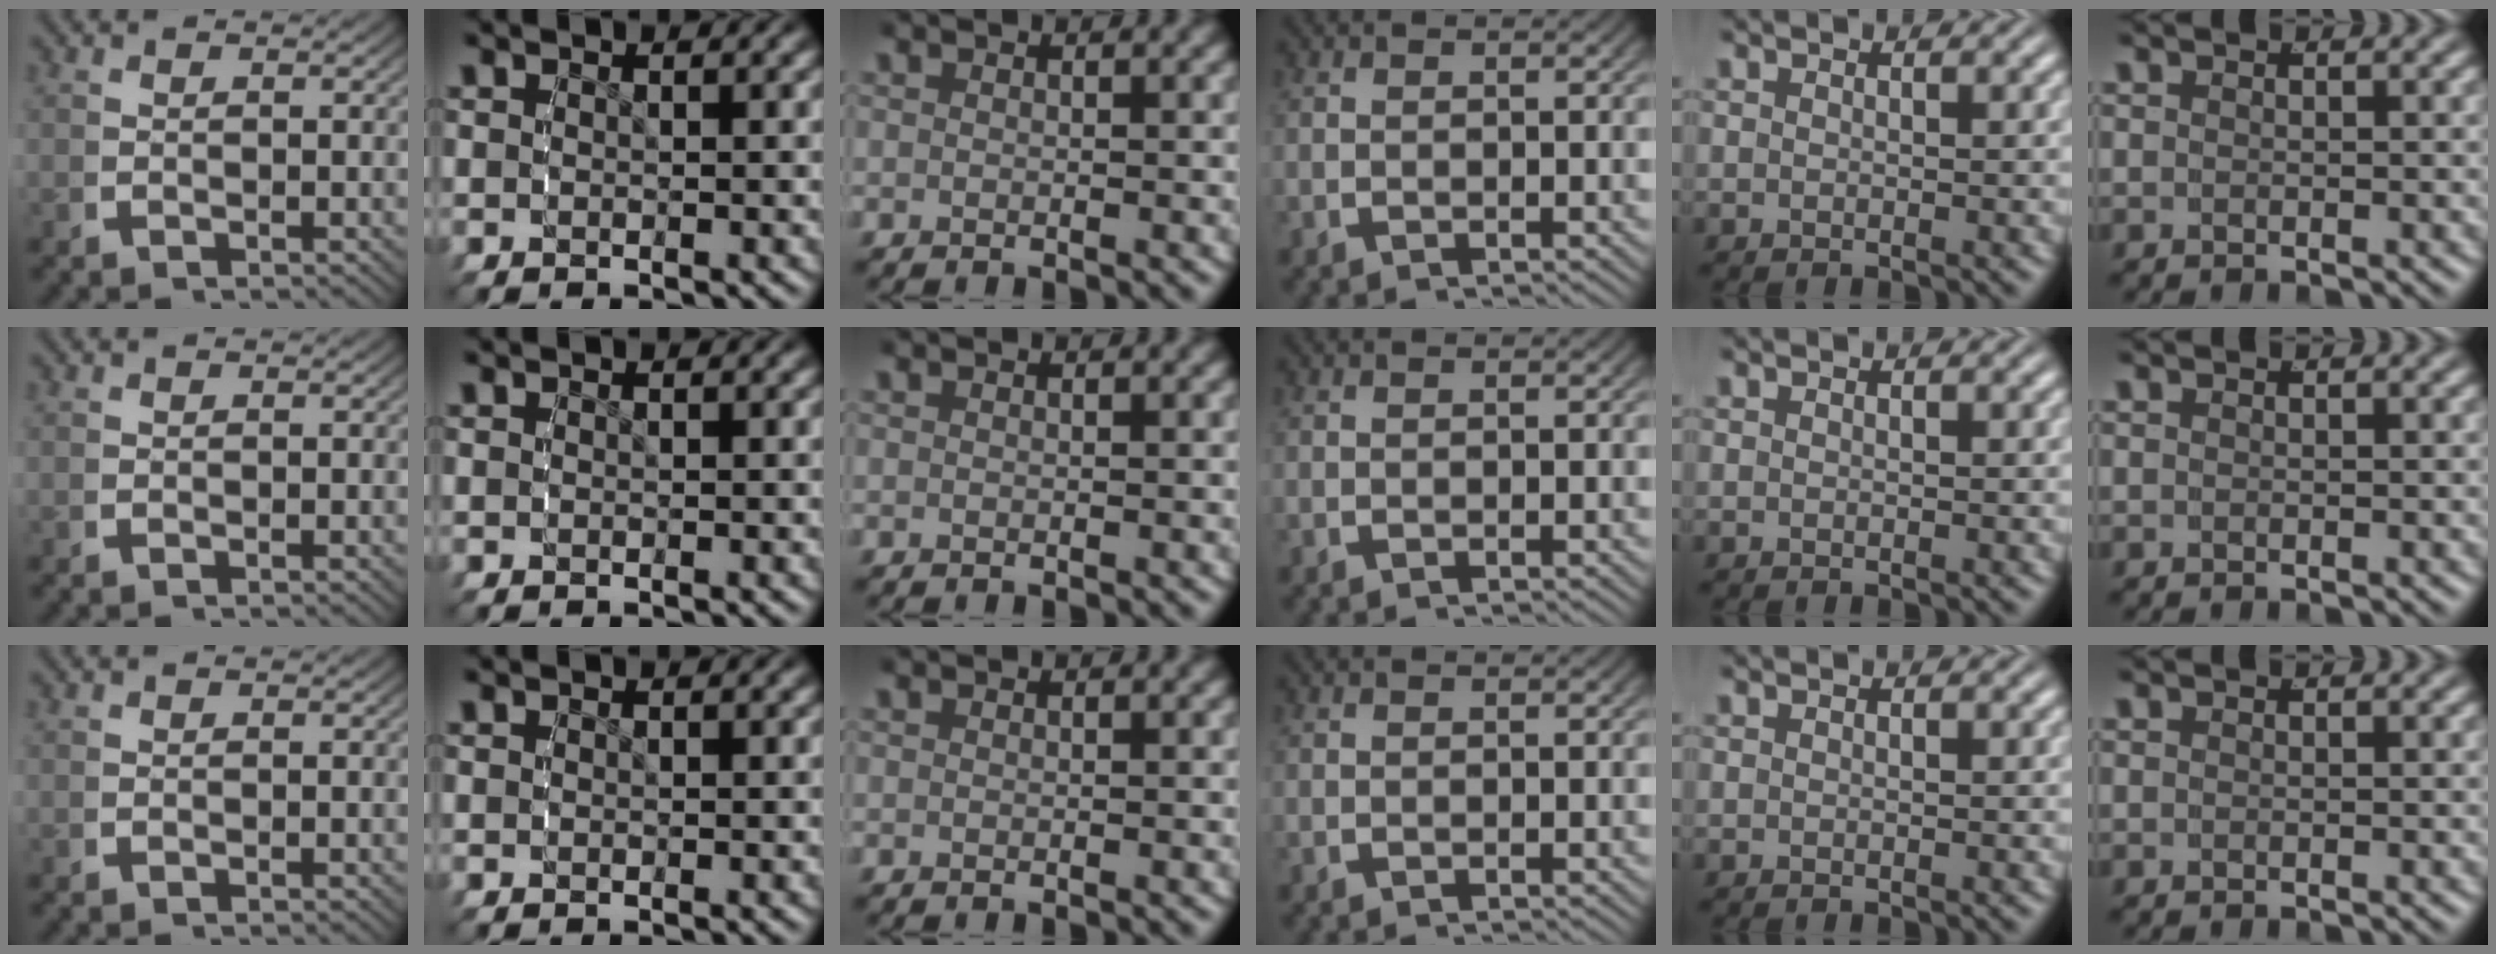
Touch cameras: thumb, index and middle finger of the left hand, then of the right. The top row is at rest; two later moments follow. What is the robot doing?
{"motion": "reach", "object": "backpack"}